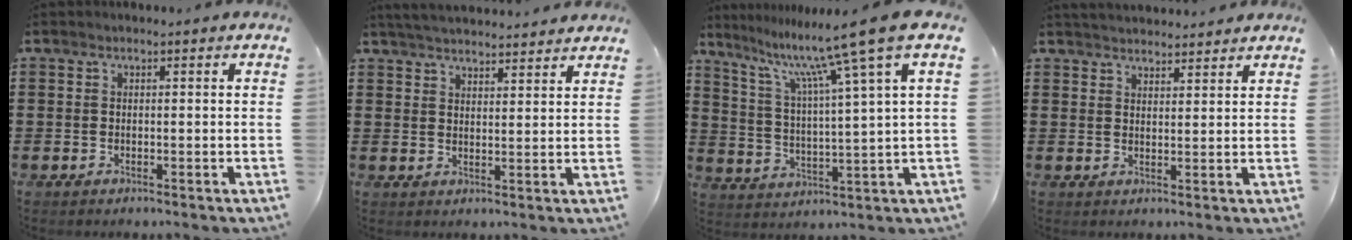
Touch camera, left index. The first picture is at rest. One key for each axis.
{"total": 3.8, "fx": 3.8, "fy": -0.1, "fz": 0.6, "tx": -0.024, "ty": -0.014, "tz": 0.069}
{"total": 11.7, "fx": 8.5, "fy": -0.8, "fz": 7.9, "tx": -0.174, "ty": -0.043, "tz": 0.132}
{"total": 2.7, "fx": 2.7, "fy": 0.0, "fz": -0.1, "tx": -0.005, "ty": -0.006, "tz": 0.052}